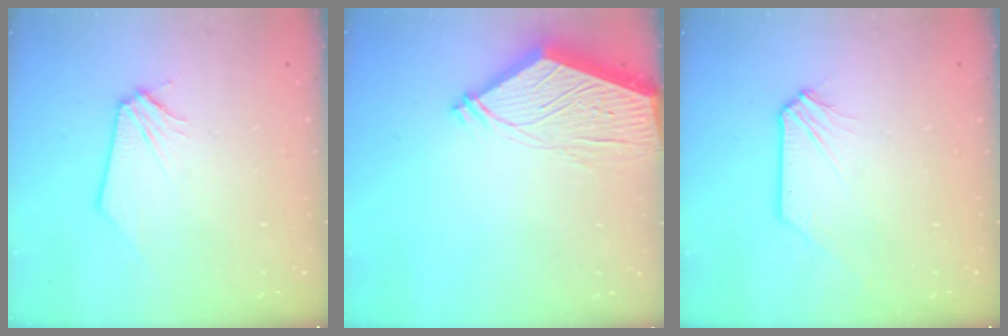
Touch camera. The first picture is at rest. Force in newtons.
{"total": 8.9, "press": 8.8, "slide": 1.3}
{"total": 0.5, "press": 0.5, "slide": 0.1}